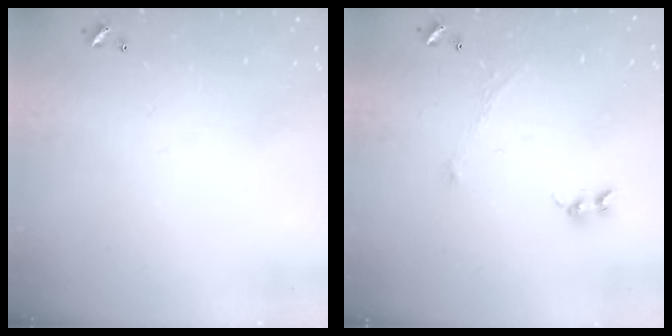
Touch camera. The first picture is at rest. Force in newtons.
{"total": 1.2, "press": 1.2, "slide": 0.1}